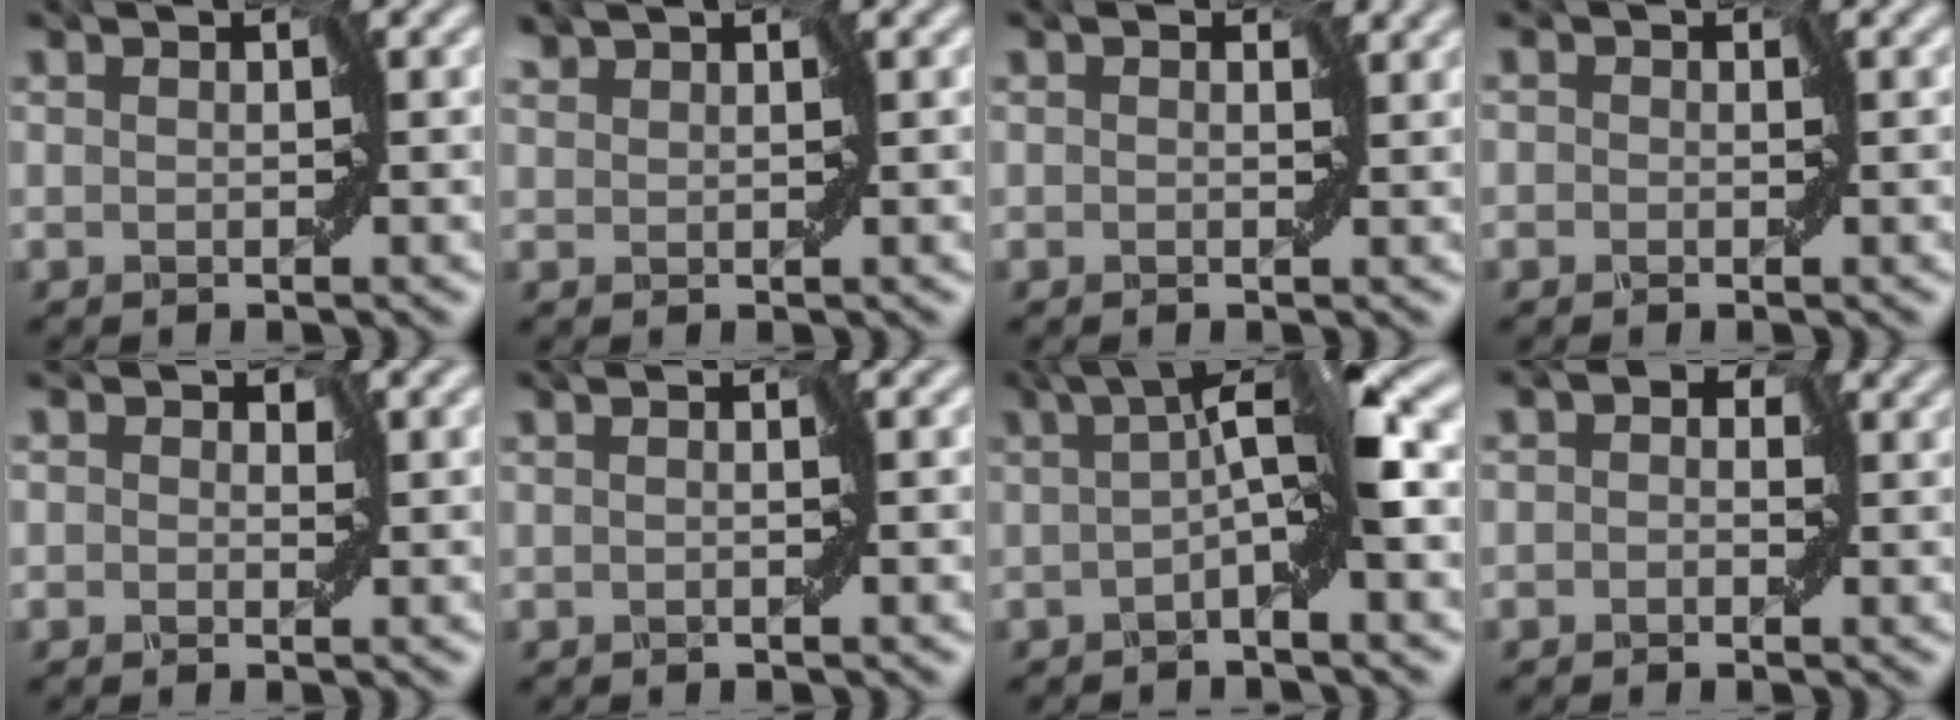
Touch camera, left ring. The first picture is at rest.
{"total": 0.9, "force": [0.7, 0.5, -0.1], "torque": [0.002, 0.000, 0.011]}
{"total": 0.8, "force": [0.4, 0.6, 0.3], "torque": [0.007, -0.002, -0.004]}
{"total": 0.9, "force": [0.1, 0.9, 0.1], "torque": [0.012, 0.007, -0.012]}
{"total": 1.2, "force": [0.5, 1.1, 0.4], "torque": [0.008, 0.010, -0.009]}
{"total": 0.0}
{"total": 5.7, "force": [0.0, 0.3, 5.7], "torque": [-0.089, 0.020, -0.016]}
{"total": 1.9, "force": [0.4, 1.6, 1.0], "torque": [0.005, 0.007, -0.013]}